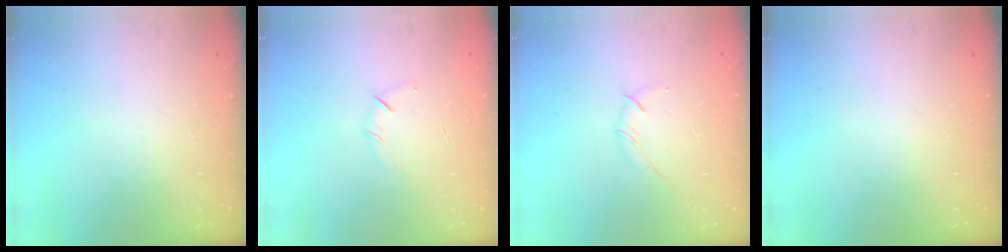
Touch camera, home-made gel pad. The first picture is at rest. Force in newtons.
{"total": 3.7, "press": 3.6, "slide": 1.1}
{"total": 3.0, "press": 2.9, "slide": 0.8}
{"total": 0.0}